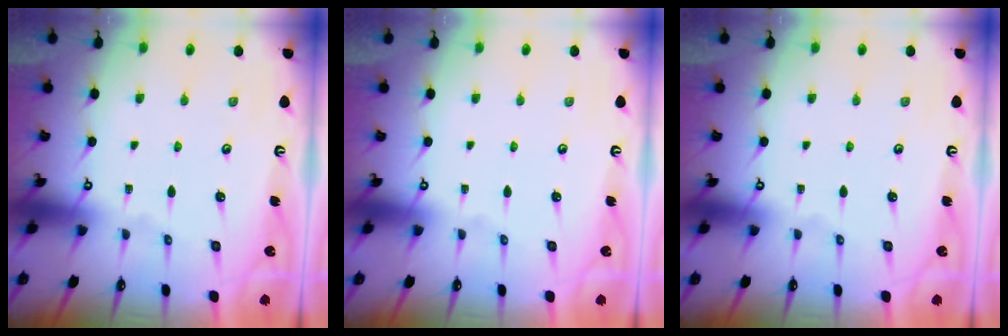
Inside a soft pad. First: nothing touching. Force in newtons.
{"total": 0.0}
{"total": 0.0}